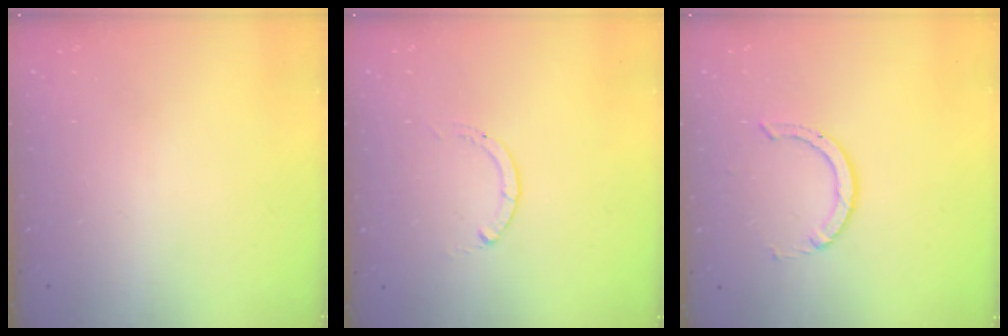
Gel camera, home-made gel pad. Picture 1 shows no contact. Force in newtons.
{"total": 0.0}
{"total": 3.0, "press": 3.0, "slide": 0.3}